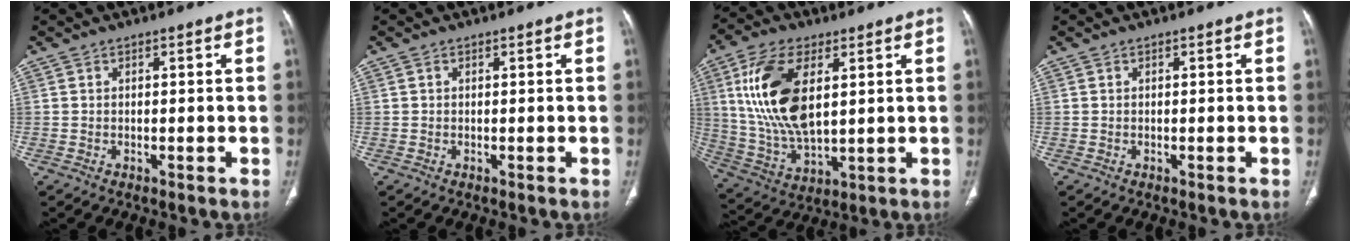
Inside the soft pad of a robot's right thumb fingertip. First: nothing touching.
{"total": 0.0}
{"total": 17.2, "force": [4.5, 8.6, 14.2], "torque": [-0.283, -0.014, 0.093]}
{"total": 0.0}